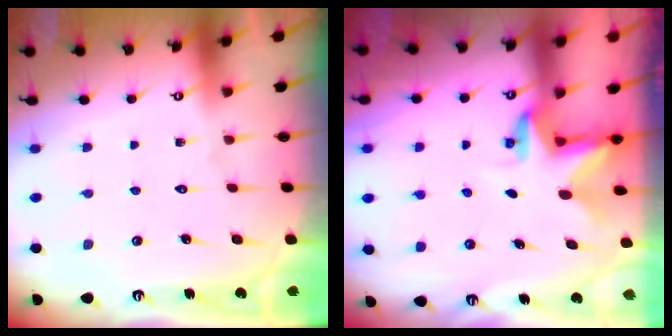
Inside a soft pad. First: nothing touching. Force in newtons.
{"total": 2.9, "press": 2.9, "slide": 0.2}